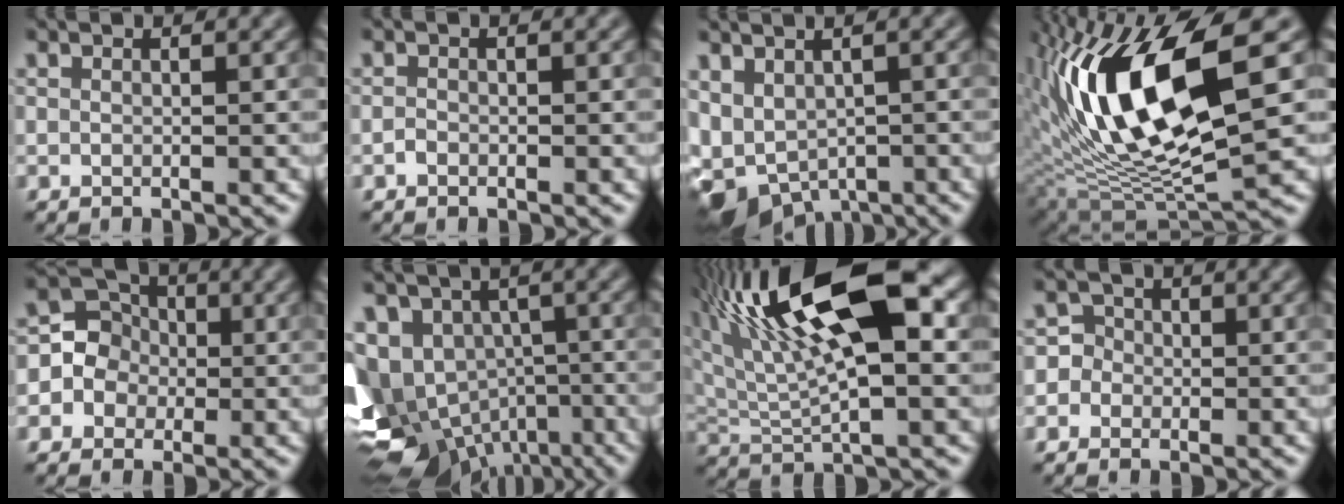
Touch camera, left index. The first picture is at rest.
{"total": 0.7, "force": [-0.6, 0.3, 0.1], "torque": [-0.002, -0.002, -0.013]}
{"total": 5.9, "force": [-2.6, 4.1, 3.3], "torque": [-0.057, -0.020, -0.037]}
{"total": 14.2, "force": [2.7, 4.8, 13.1], "torque": [-0.249, 0.000, 0.049]}
{"total": 4.2, "force": [-0.6, 4.0, 1.0], "torque": [0.003, 0.016, -0.030]}
{"total": 12.7, "force": [-3.4, 9.6, 7.5], "torque": [-0.151, -0.015, -0.028]}
{"total": 14.0, "force": [4.7, 4.9, 12.3], "torque": [-0.209, 0.024, 0.071]}
{"total": 3.1, "force": [-1.0, 2.9, 0.4], "torque": [0.023, 0.016, -0.044]}